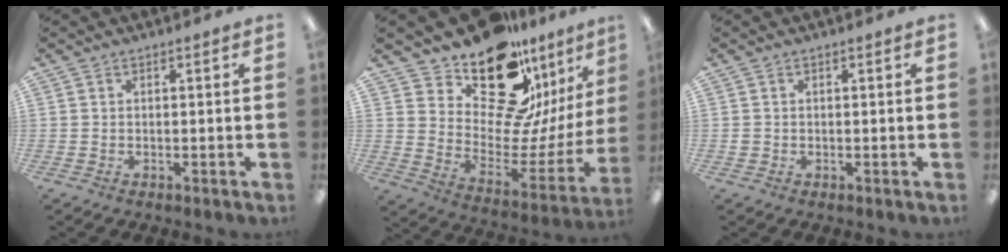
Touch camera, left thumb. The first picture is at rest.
{"total": 21.5, "force": [15.7, 10.0, 10.7], "torque": [-0.164, -0.133, 0.278]}
{"total": 0.7, "force": [0.2, 0.6, 0.1], "torque": [-0.003, 0.005, 0.002]}